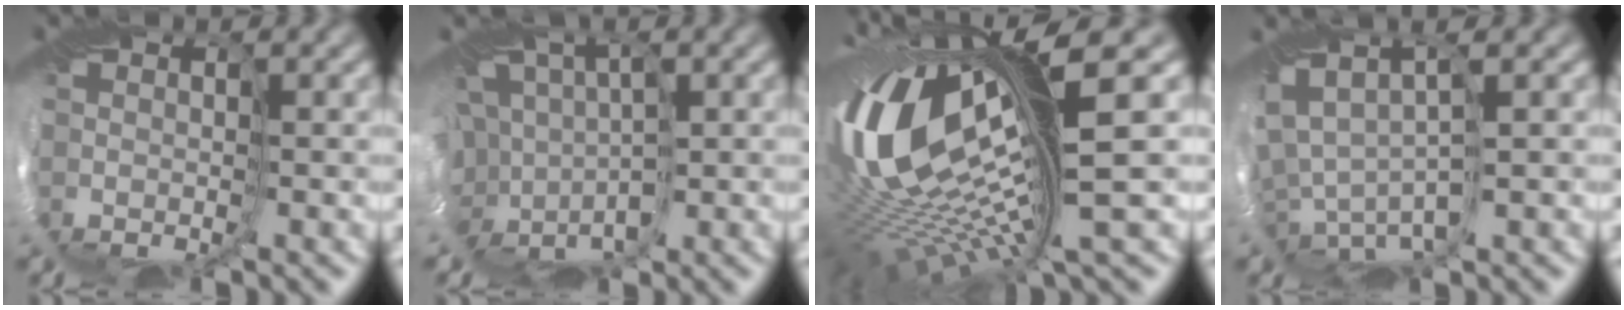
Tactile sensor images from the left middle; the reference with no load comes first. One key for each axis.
{"total": 8.0, "fx": -0.8, "fy": 6.4, "fz": 4.7, "tx": -0.085, "ty": 0.016, "tz": -0.035}
{"total": 15.2, "fx": 1.2, "fy": 4.2, "fz": 14.5, "tx": -0.297, "ty": -0.018, "tz": 0.042}
{"total": 3.0, "fx": 0.6, "fy": 1.0, "fz": 2.8, "tx": -0.076, "ty": 0.011, "tz": 0.027}